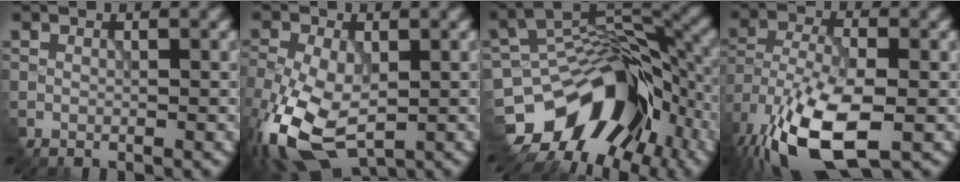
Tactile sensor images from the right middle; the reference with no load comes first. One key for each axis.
{"total": 9.8, "fx": -3.2, "fy": 5.3, "fz": 7.6, "tx": -0.191, "ty": -0.028, "tz": -0.057}
{"total": 13.4, "fx": -7.1, "fy": 8.2, "fz": 7.8, "tx": -0.124, "ty": -0.001, "tz": -0.122}
{"total": 12.0, "fx": -6.1, "fy": 5.4, "fz": 8.8, "tx": -0.195, "ty": -0.027, "tz": -0.112}